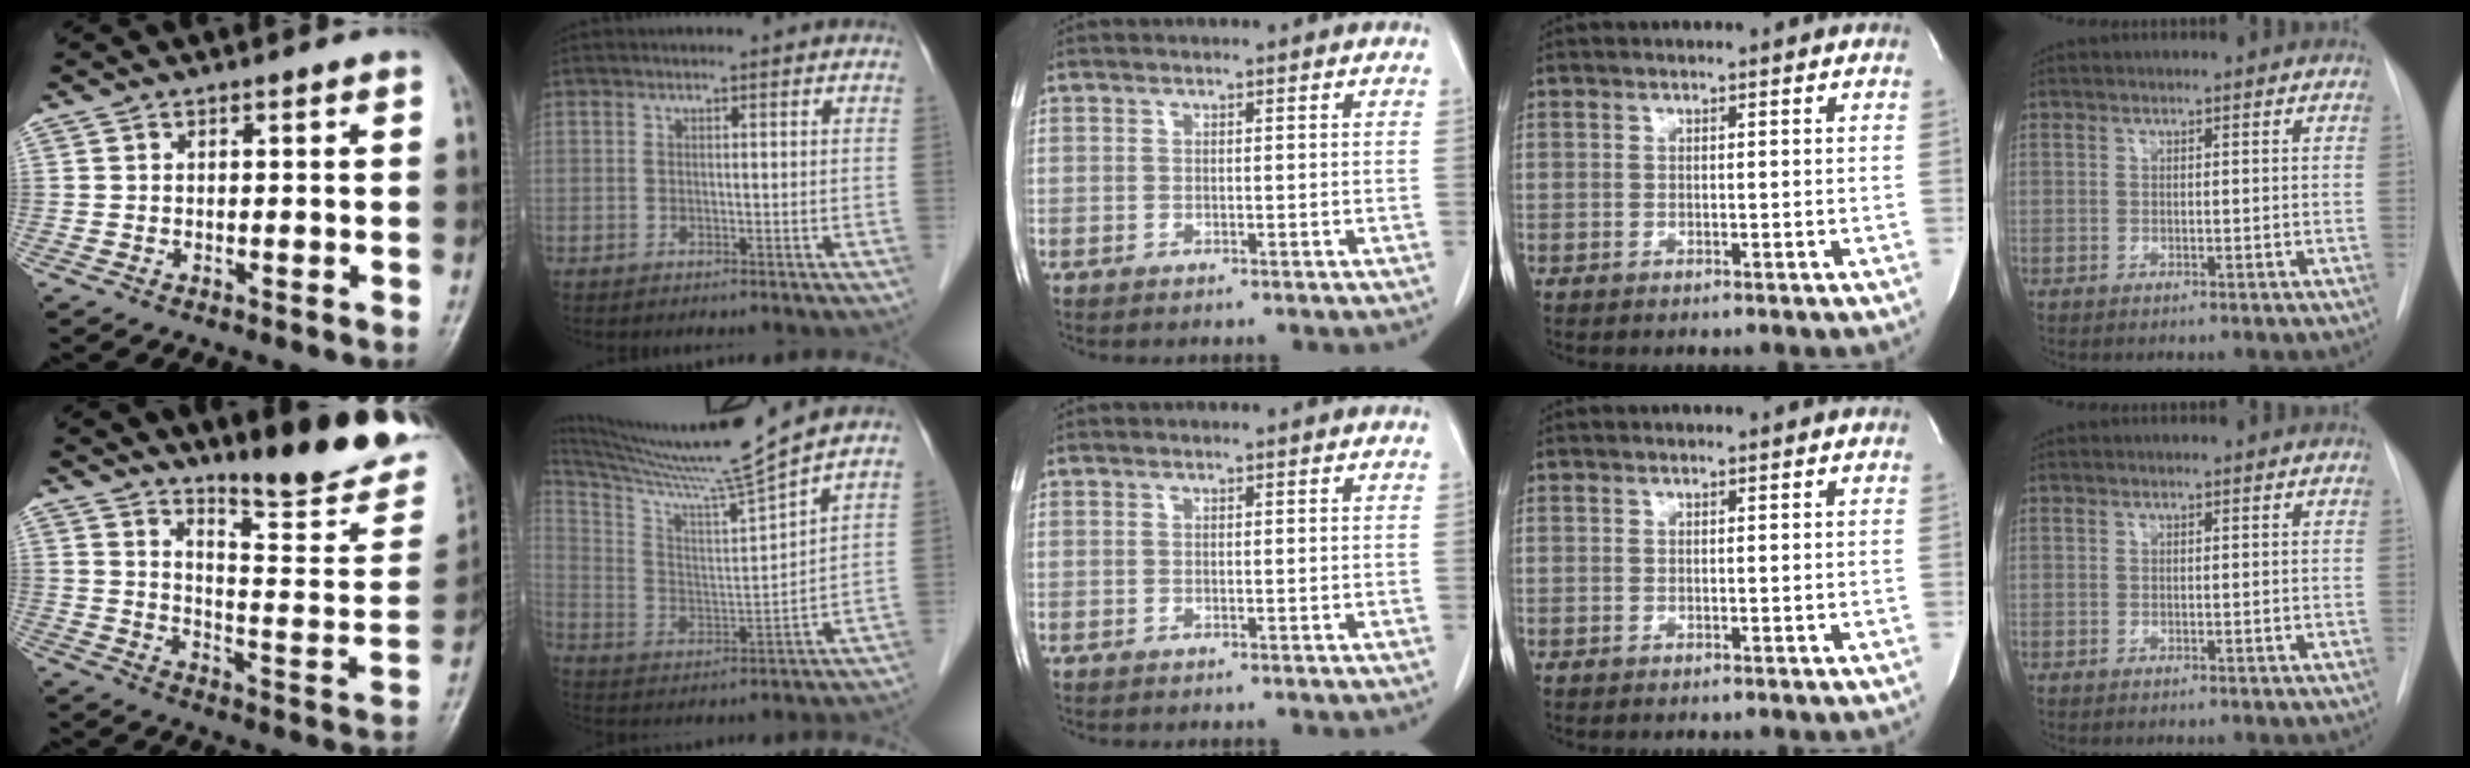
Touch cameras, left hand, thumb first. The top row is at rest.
{"thumb": {"total": 18.2, "force": [15.0, 2.7, 9.9], "torque": [-0.114, -0.119, 0.215]}, "index": {"total": 15.8, "force": [14.0, -3.3, 6.5], "torque": [-0.127, -0.032, 0.242]}}